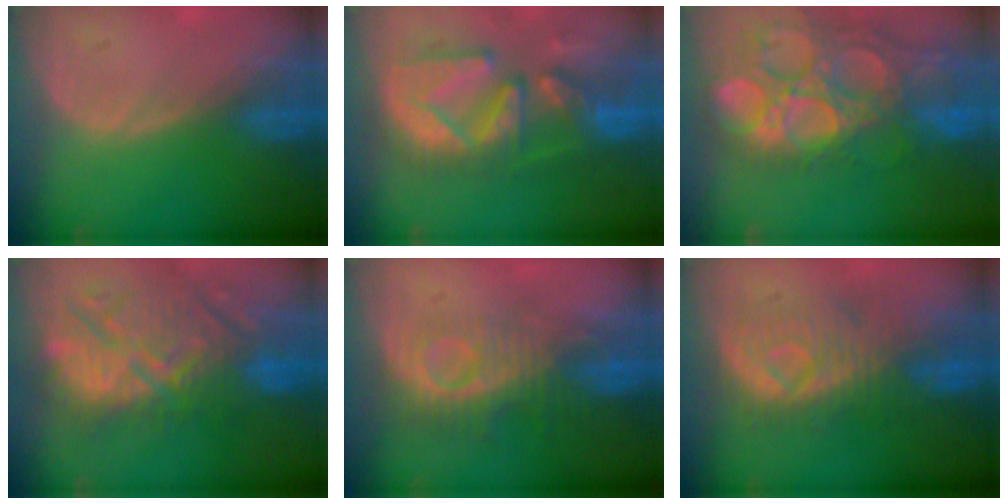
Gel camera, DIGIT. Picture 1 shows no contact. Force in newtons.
{"total": 12.1, "press": 10.9, "slide": 5.2}
{"total": 15.6, "press": 12.9, "slide": 8.7}
{"total": 12.5, "press": 12.0, "slide": 3.6}
{"total": 9.2, "press": 8.2, "slide": 4.3}
{"total": 8.8, "press": 8.7, "slide": 1.6}